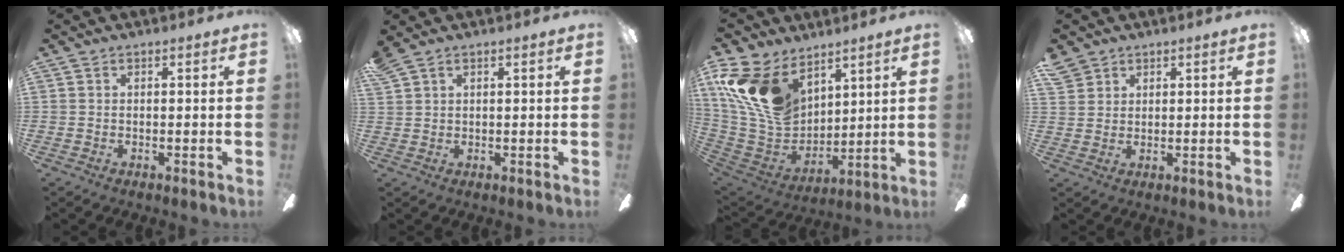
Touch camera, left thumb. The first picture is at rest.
{"total": 1.9, "force": [1.4, 0.9, 0.8], "torque": [-0.019, -0.001, 0.027]}
{"total": 18.0, "force": [9.3, 11.8, 10.0], "torque": [-0.240, -0.046, 0.177]}
{"total": 3.7, "force": [2.9, 2.3, 0.5], "torque": [-0.018, -0.004, 0.058]}